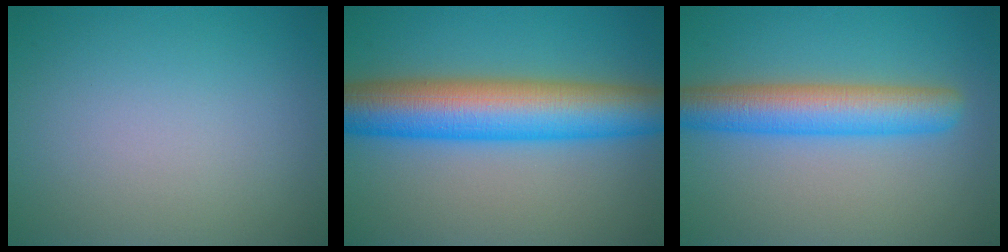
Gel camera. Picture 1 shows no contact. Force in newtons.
{"total": 10.5, "press": 10.4, "slide": 0.1}
{"total": 6.2, "press": 6.2, "slide": 0.2}